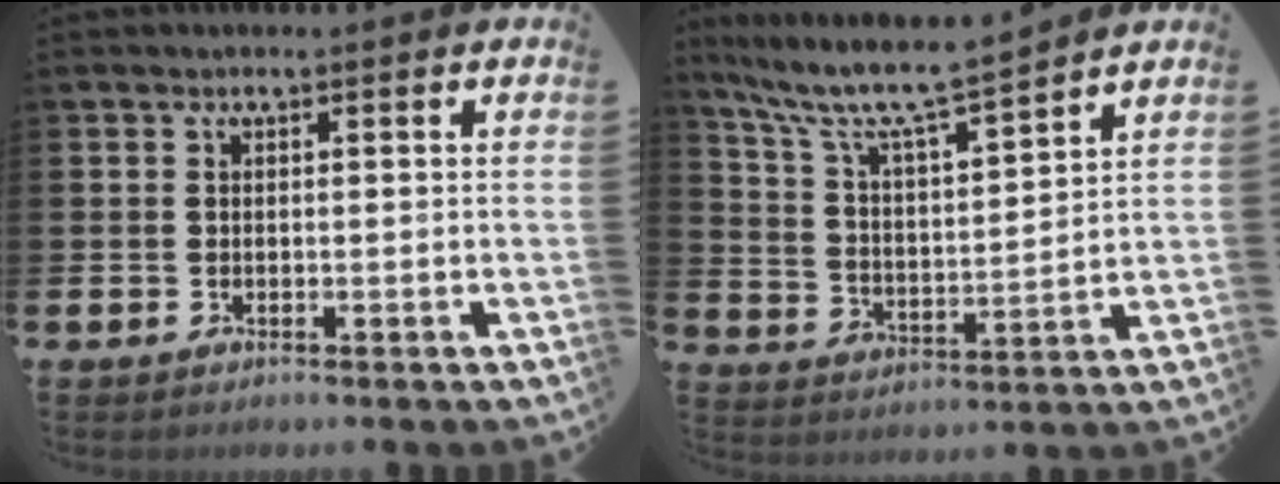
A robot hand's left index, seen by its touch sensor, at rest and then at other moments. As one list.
[{"total": 8.7, "force": [7.9, 0.7, 3.5], "torque": [-0.101, -0.056, 0.133]}]